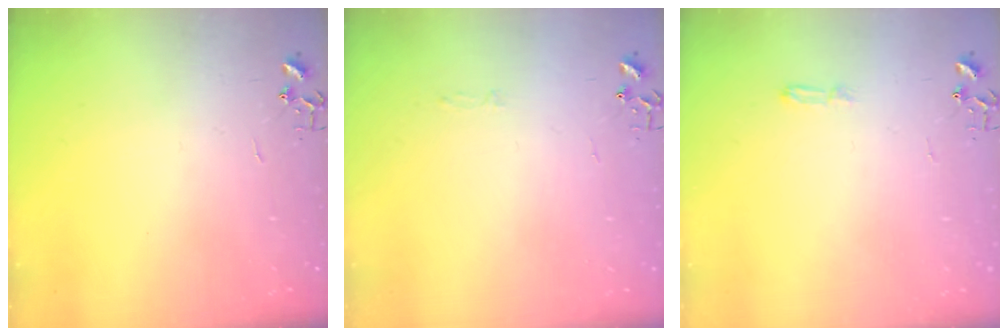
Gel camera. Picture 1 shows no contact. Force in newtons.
{"total": 2.8, "press": 2.8, "slide": 0.4}
{"total": 4.0, "press": 3.9, "slide": 0.5}